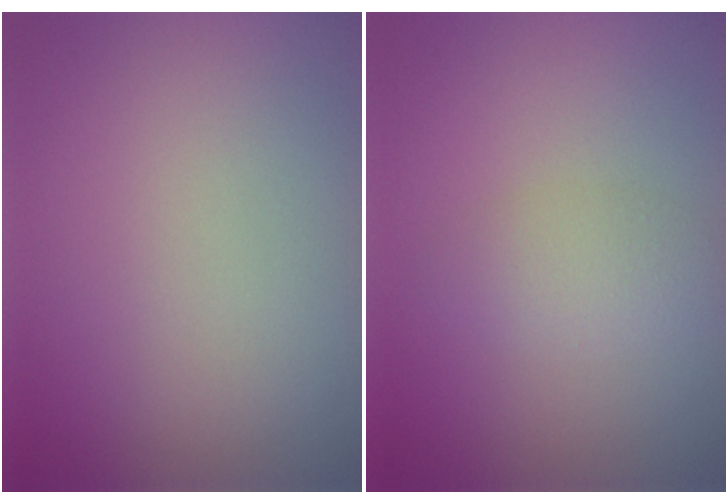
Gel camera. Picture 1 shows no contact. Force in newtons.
{"total": 2.3, "press": 2.3, "slide": 0.1}